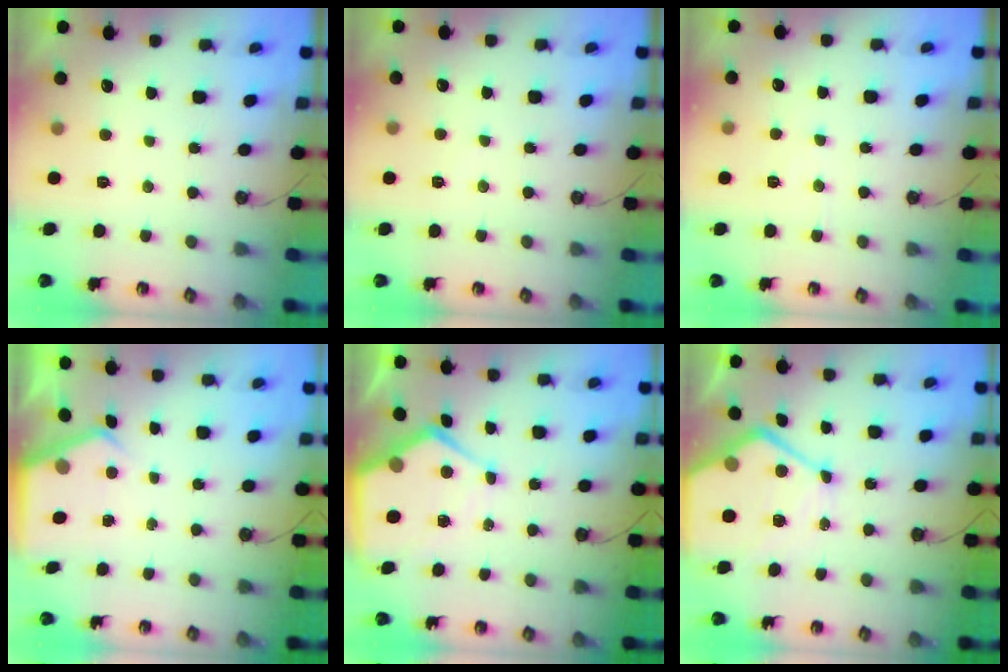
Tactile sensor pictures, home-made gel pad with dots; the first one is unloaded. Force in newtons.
{"total": 4.4, "press": 4.3, "slide": 0.7}
{"total": 4.7, "press": 4.7, "slide": 0.6}
{"total": 3.5, "press": 3.4, "slide": 0.5}
{"total": 11.6, "press": 11.5, "slide": 1.3}
{"total": 16.4, "press": 16.4, "slide": 1.5}